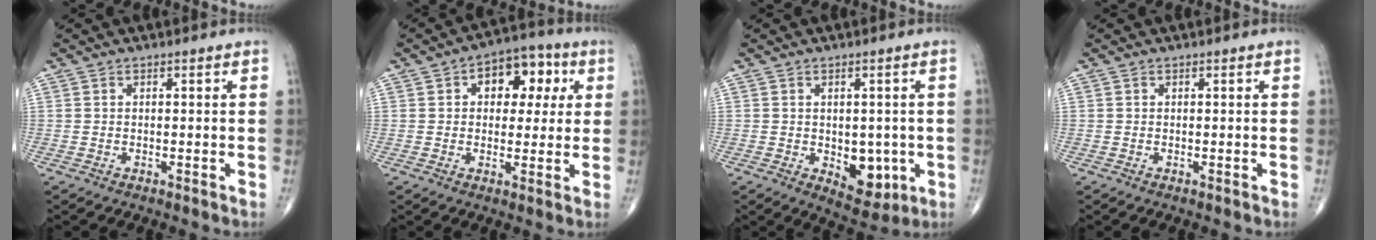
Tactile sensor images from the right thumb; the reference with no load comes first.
{"total": 10.8, "force": [3.2, 6.9, 7.7], "torque": [-0.056, 0.013, 0.037]}
{"total": 7.6, "force": [-1.6, 4.8, 5.8], "torque": [-0.036, -0.009, -0.009]}
{"total": 0.0}